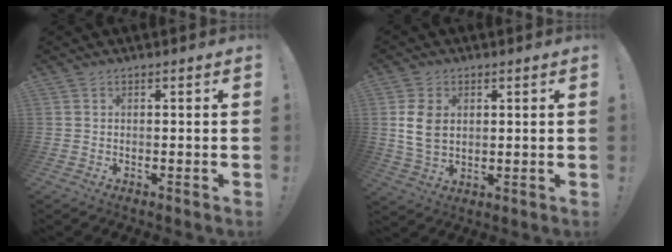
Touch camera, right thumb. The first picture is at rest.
{"total": 8.2, "force": [1.4, 6.1, 5.4], "torque": [-0.104, 0.005, 0.028]}